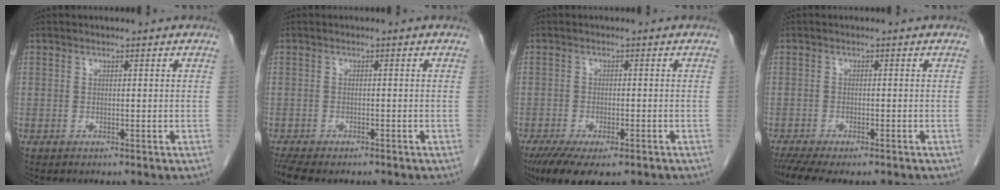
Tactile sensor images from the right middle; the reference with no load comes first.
{"total": 7.2, "force": [-5.9, 2.3, 3.4], "torque": [-0.056, -0.006, -0.089]}
{"total": 9.9, "force": [-6.9, 3.6, 6.1], "torque": [-0.099, -0.016, -0.107]}
{"total": 8.4, "force": [-6.7, 2.2, 4.4], "torque": [-0.070, -0.006, -0.104]}